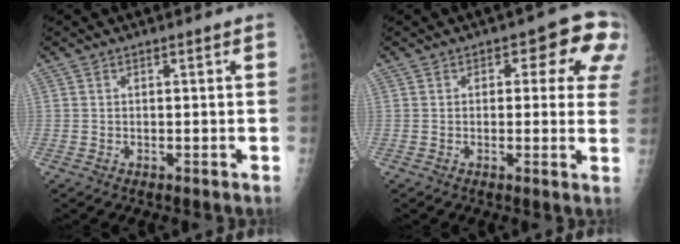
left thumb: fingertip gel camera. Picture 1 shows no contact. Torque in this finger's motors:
{"motor_torque": [0.87, 0.66, 0.09, 0.10, 0.07]}